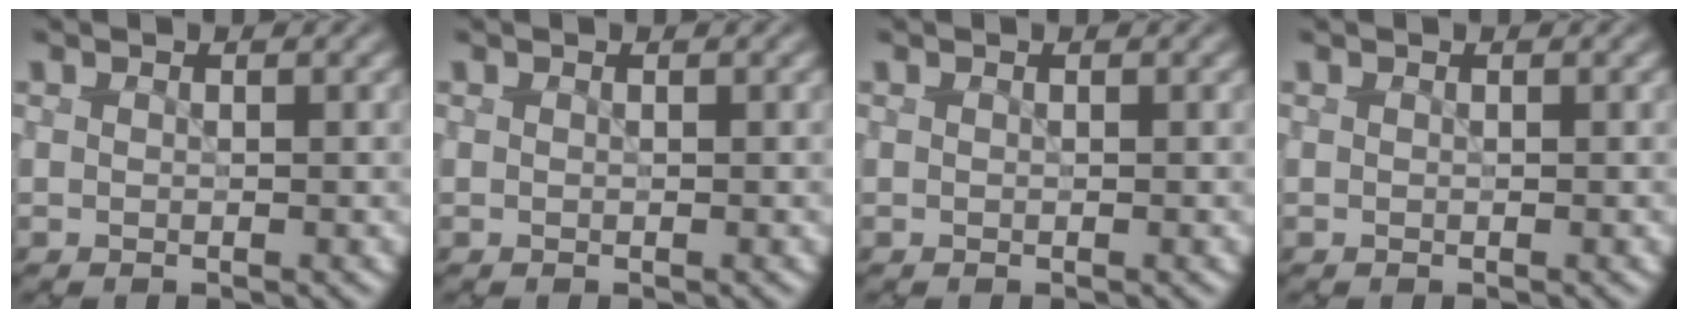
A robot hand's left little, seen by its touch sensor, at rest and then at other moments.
{"total": 0.0}
{"total": 0.0}
{"total": 0.0}